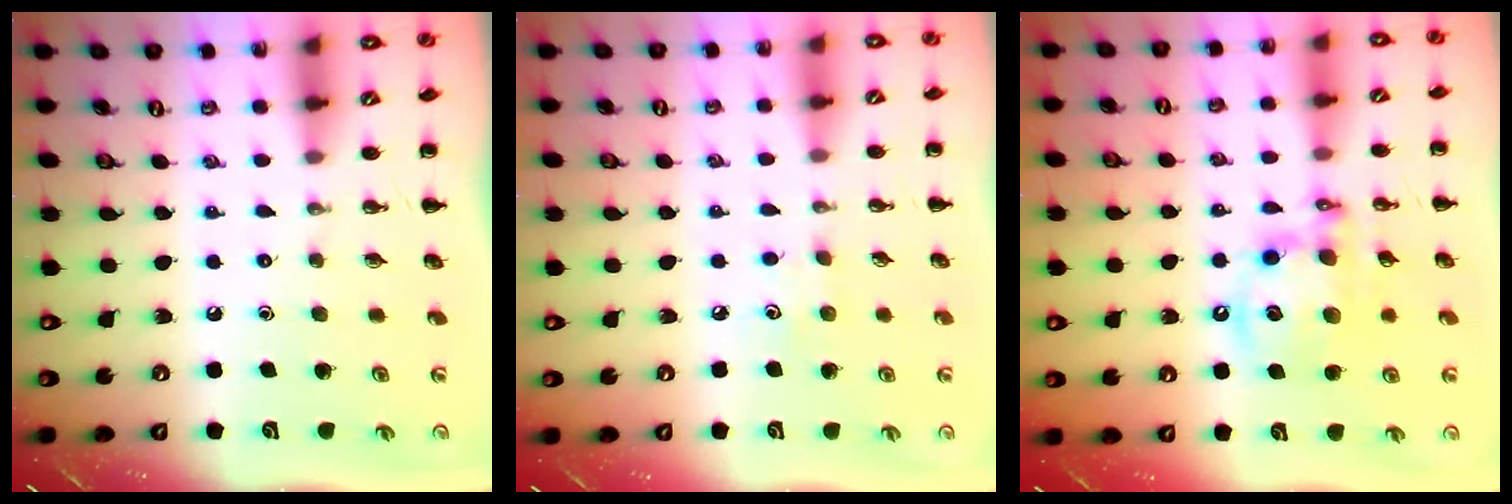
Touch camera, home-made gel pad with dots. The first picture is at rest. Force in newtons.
{"total": 4.4, "press": 4.2, "slide": 1.1}
{"total": 12.8, "press": 12.5, "slide": 3.0}